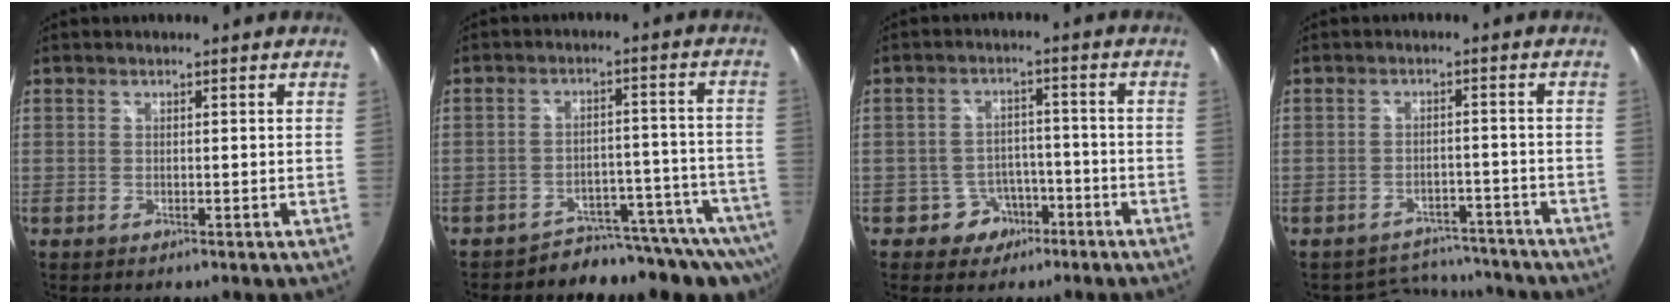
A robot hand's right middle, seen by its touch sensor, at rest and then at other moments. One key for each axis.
{"total": 12.1, "fx": -11.2, "fy": 3.8, "fz": 2.4, "tx": -0.015, "ty": 0.019, "tz": -0.157}
{"total": 5.6, "fx": -3.4, "fy": 4.4, "fz": 0.8, "tx": -0.026, "ty": 0.019, "tz": -0.043}
{"total": 9.3, "fx": -8.4, "fy": 3.8, "fz": 0.9, "tx": -0.025, "ty": 0.023, "tz": -0.106}